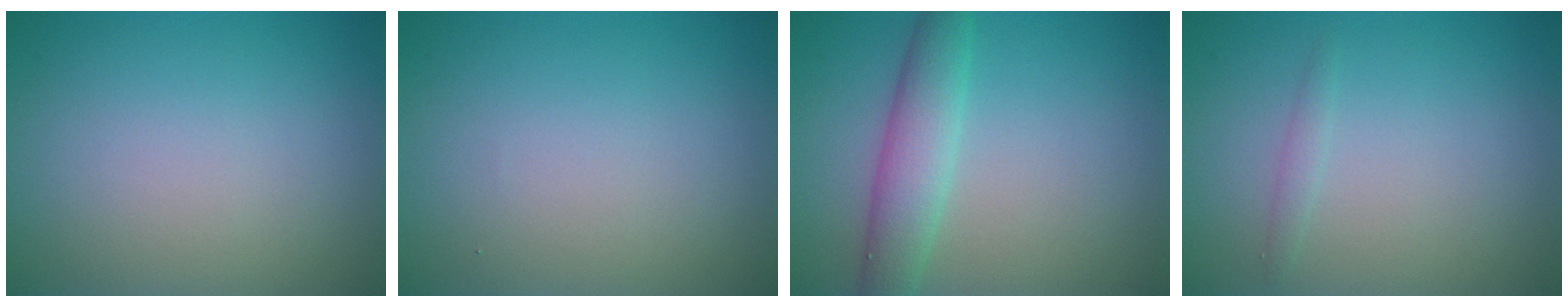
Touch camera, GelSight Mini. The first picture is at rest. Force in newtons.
{"total": 0.0}
{"total": 4.0, "press": 4.0, "slide": 0.1}
{"total": 0.8, "press": 0.8, "slide": 0.1}